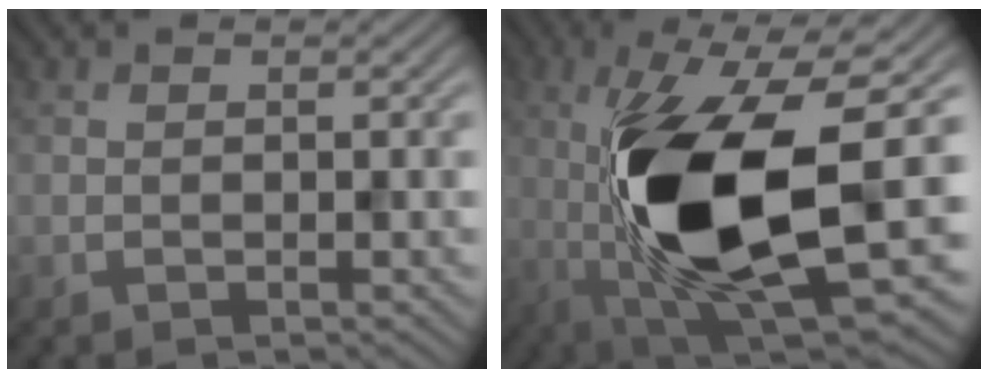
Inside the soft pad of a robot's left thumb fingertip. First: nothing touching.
{"total": 17.5, "force": [-2.4, 6.9, 15.9], "torque": [-0.290, 0.004, -0.047]}